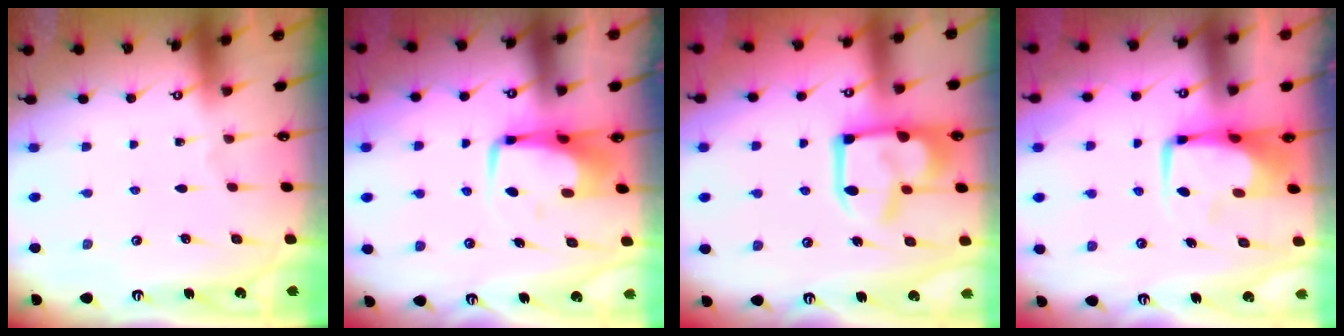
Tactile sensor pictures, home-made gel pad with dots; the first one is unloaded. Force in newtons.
{"total": 7.5, "press": 7.3, "slide": 1.5}
{"total": 11.5, "press": 11.4, "slide": 1.5}
{"total": 0.6, "press": 0.2, "slide": 0.5}